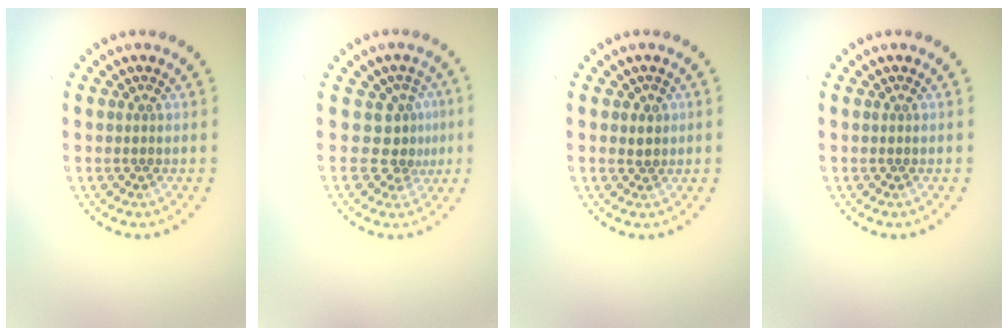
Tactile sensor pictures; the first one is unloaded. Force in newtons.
{"total": 2.9, "press": 2.1, "slide": 2.0}
{"total": 0.8, "press": 0.8, "slide": 0.3}
{"total": 0.0}